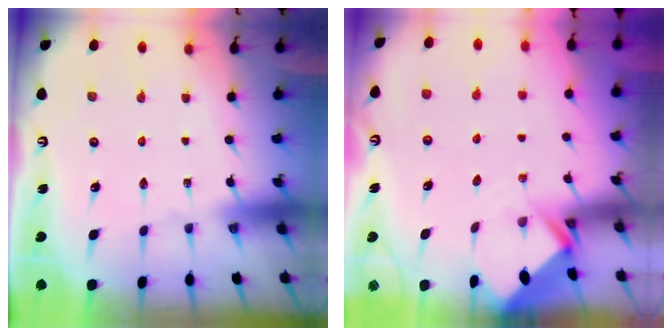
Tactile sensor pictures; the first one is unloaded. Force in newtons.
{"total": 2.8, "press": 2.8, "slide": 0.2}